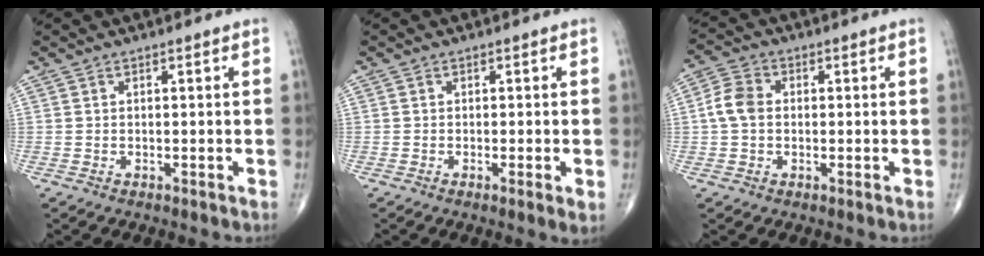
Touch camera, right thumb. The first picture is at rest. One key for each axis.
{"total": 2.4, "fx": -0.5, "fy": 0.3, "fz": 2.3, "tx": -0.038, "ty": -0.010, "tz": -0.008}
{"total": 5.3, "fx": 0.1, "fy": 4.0, "fz": 3.4, "tx": -0.067, "ty": 0.015, "tz": -0.004}